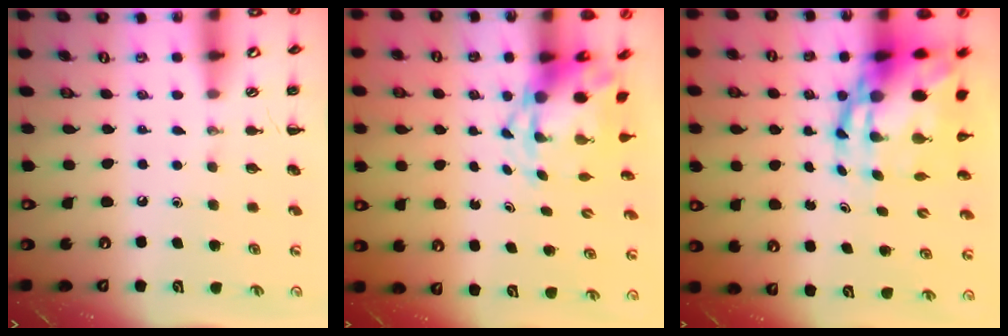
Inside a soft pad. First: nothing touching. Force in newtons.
{"total": 4.2, "press": 4.1, "slide": 0.9}
{"total": 11.4, "press": 10.9, "slide": 3.2}